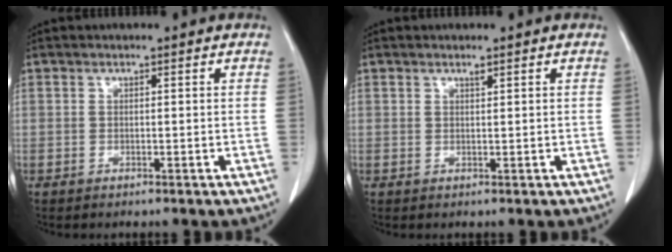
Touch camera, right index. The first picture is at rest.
{"total": 0.9, "force": [0.6, 0.4, 0.6], "torque": [-0.014, 0.003, 0.014]}